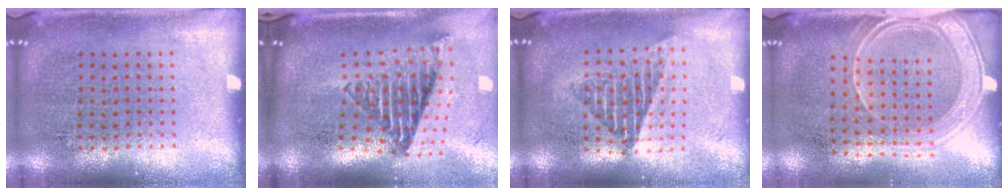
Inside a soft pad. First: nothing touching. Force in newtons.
{"total": 2.8, "press": 1.7, "slide": 2.2}
{"total": 1.6, "press": 1.4, "slide": 0.9}
{"total": 1.7, "press": 1.4, "slide": 1.0}